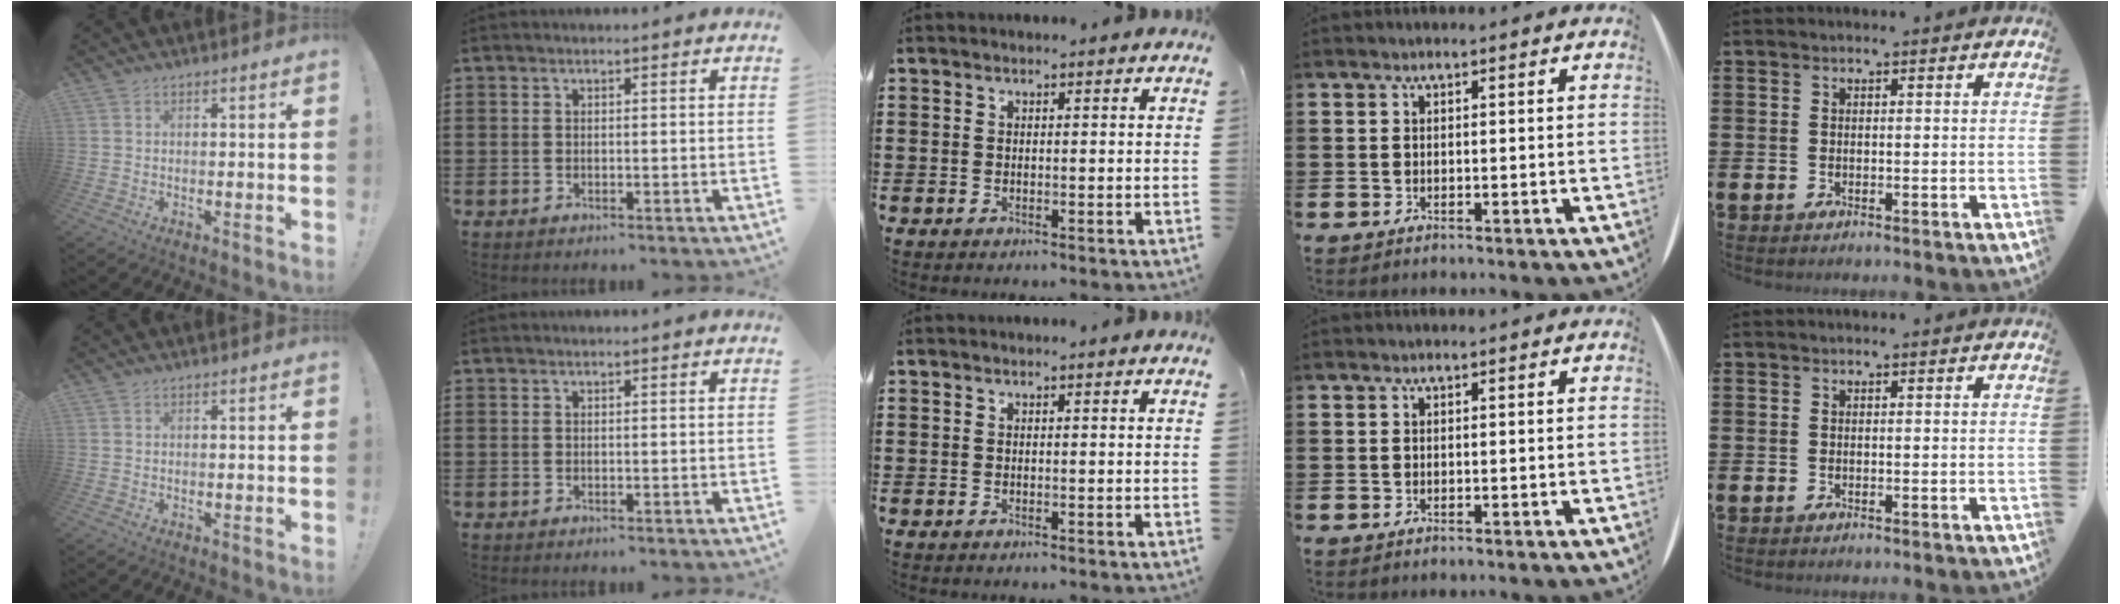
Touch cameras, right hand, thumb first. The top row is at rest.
{}